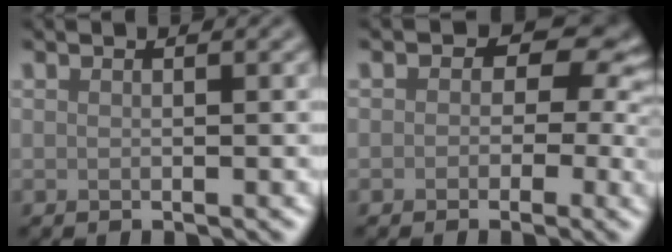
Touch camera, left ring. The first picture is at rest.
{"total": 4.7, "force": [0.5, 3.7, 2.9], "torque": [0.002, 0.012, -0.004]}